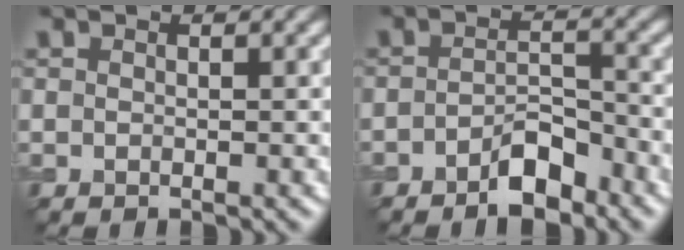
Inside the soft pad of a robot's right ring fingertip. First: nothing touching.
{"total": 3.6, "force": [-2.5, 1.3, 2.3], "torque": [-0.034, 0.010, -0.046]}